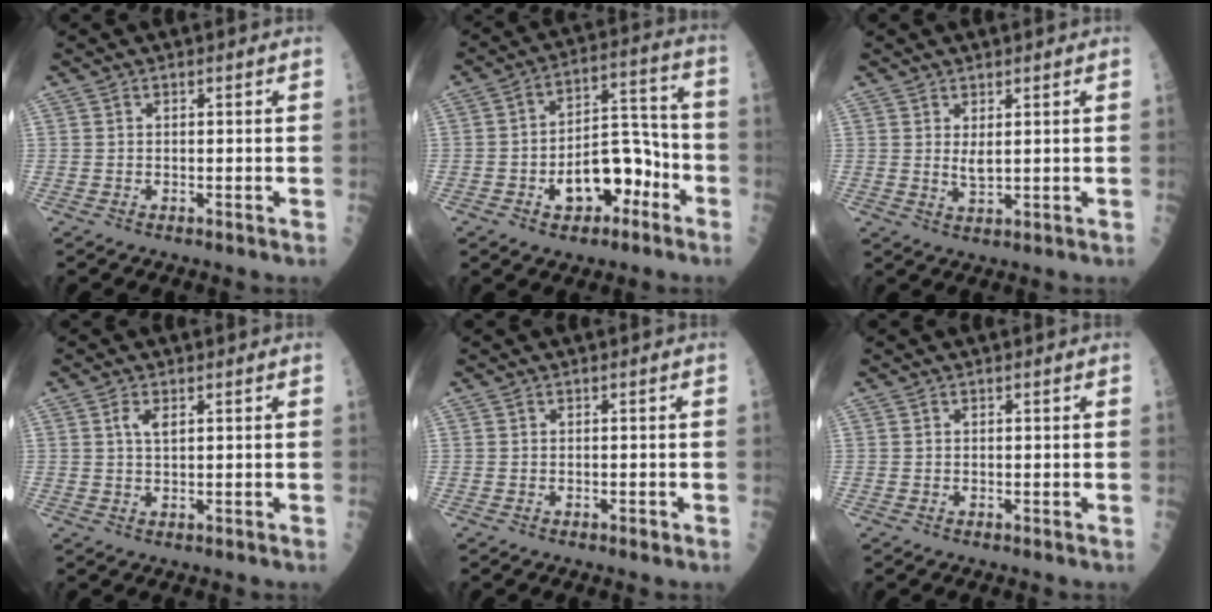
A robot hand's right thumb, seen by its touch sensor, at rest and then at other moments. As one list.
[{"total": 13.6, "force": [-5.2, 7.9, 9.8], "torque": [-0.113, 0.059, -0.076]}, {"total": 2.3, "force": [0.8, 0.8, 2.0], "torque": [-0.038, -0.011, 0.018]}, {"total": 2.3, "force": [0.8, 0.9, 1.9], "torque": [-0.037, -0.003, 0.016]}, {"total": 0.6, "force": [-0.3, 0.2, 0.4], "torque": [-0.004, 0.000, -0.006]}, {"total": 0.0}]